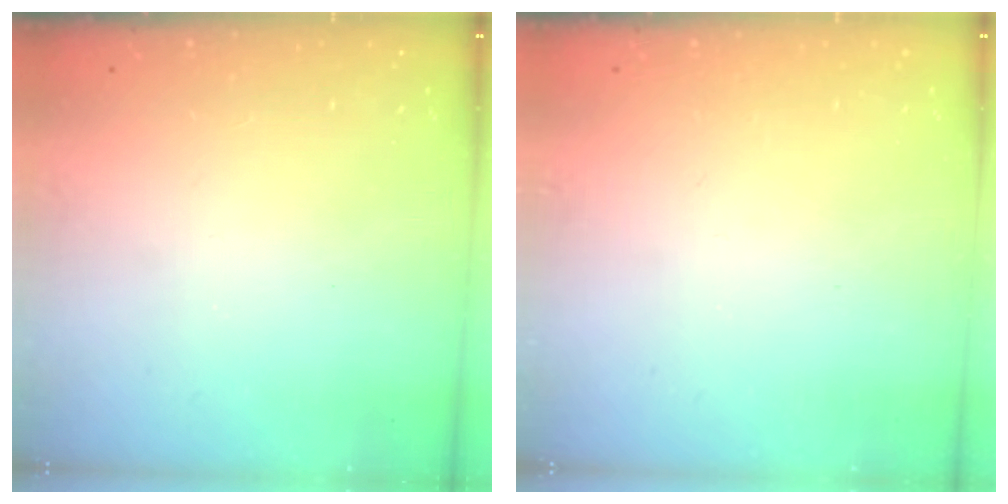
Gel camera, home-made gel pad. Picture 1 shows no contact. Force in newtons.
{"total": 0.0}